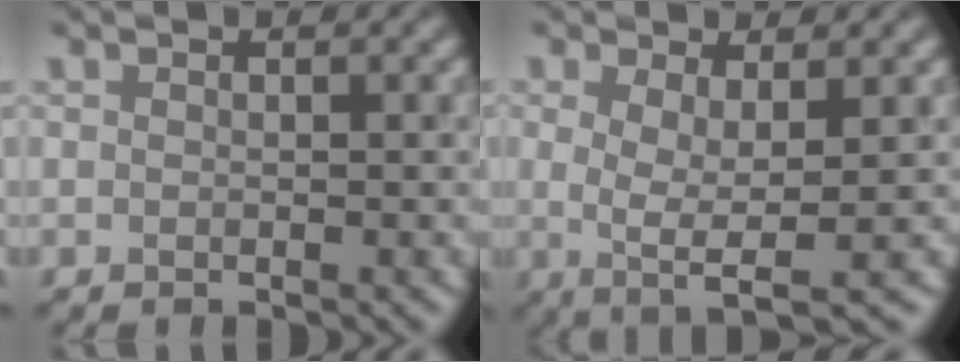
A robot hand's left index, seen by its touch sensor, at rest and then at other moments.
{"total": 3.9, "force": [-0.2, 1.2, 3.7], "torque": [-0.064, -0.003, -0.001]}